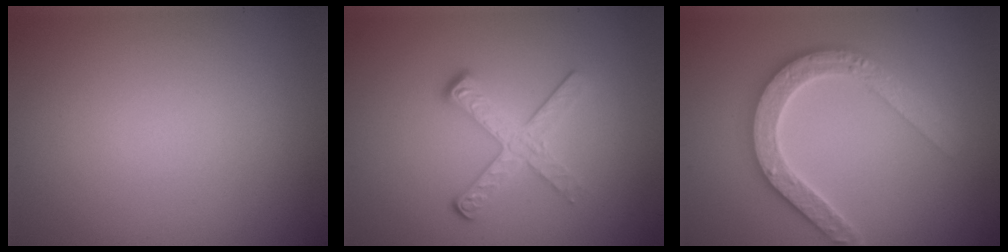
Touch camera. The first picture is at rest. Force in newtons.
{"total": 3.6, "press": 2.6, "slide": 2.5}
{"total": 4.9, "press": 4.9, "slide": 0.9}